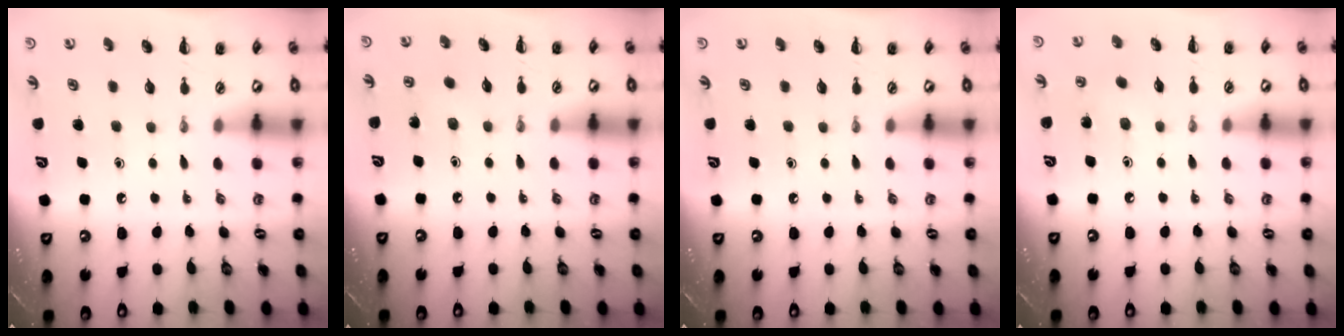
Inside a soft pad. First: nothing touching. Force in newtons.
{"total": 2.8, "press": 2.7, "slide": 0.8}
{"total": 0.0}
{"total": 5.2, "press": 4.9, "slide": 1.5}